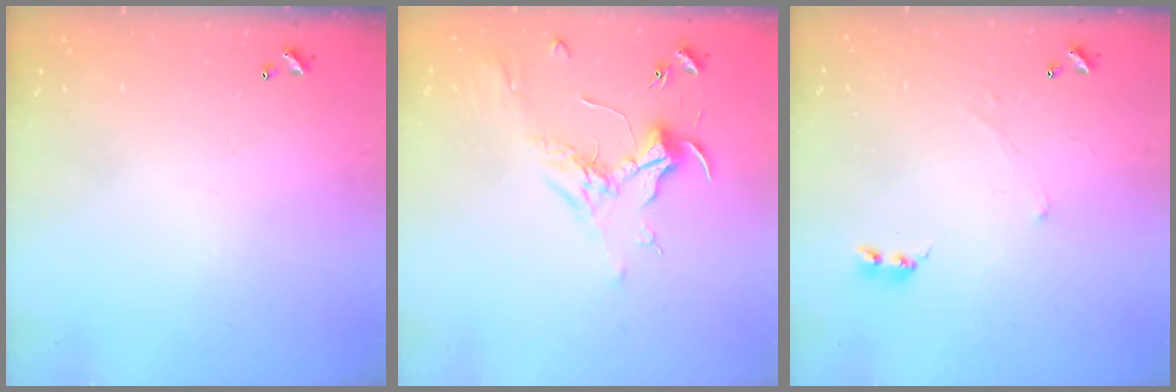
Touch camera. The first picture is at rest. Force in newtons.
{"total": 1.8, "press": 1.6, "slide": 0.9}
{"total": 0.0}